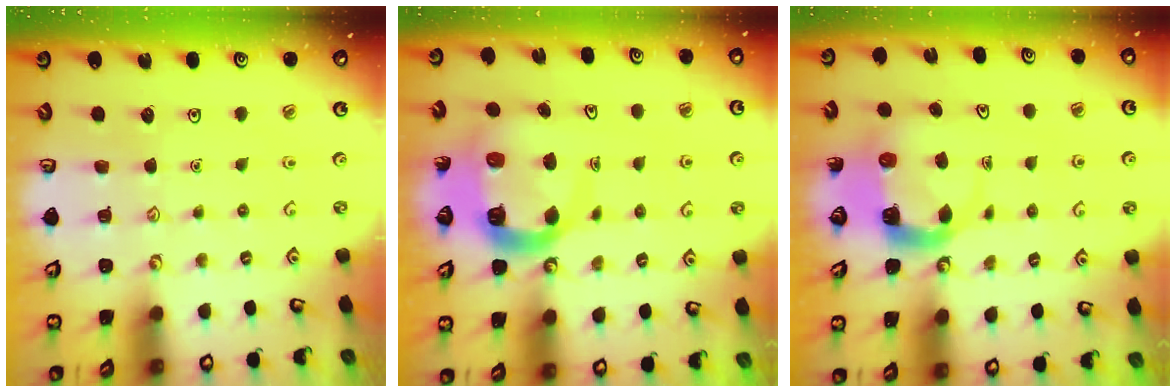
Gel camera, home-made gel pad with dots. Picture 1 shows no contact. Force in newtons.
{"total": 9.3, "press": 9.2, "slide": 1.3}
{"total": 4.5, "press": 4.5, "slide": 0.6}